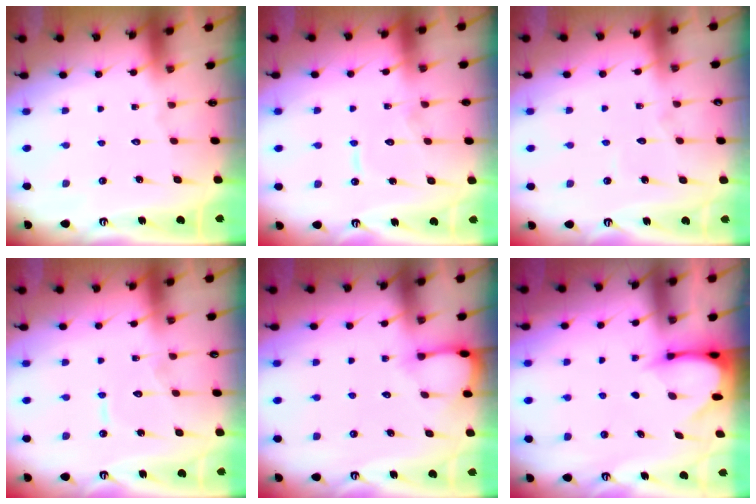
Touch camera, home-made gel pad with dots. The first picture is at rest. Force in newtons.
{"total": 7.4, "press": 7.3, "slide": 0.7}
{"total": 4.8, "press": 4.8, "slide": 0.3}
{"total": 6.1, "press": 6.1, "slide": 0.5}
{"total": 4.7, "press": 4.7, "slide": 0.5}
{"total": 3.4, "press": 3.4, "slide": 0.3}